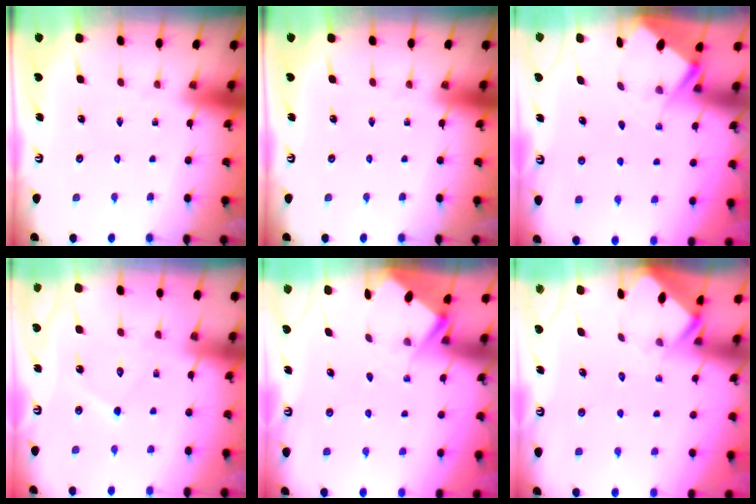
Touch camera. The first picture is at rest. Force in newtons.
{"total": 0.0}
{"total": 2.7, "press": 2.7, "slide": 0.4}
{"total": 8.4, "press": 8.4, "slide": 0.7}
{"total": 2.8, "press": 2.8, "slide": 0.4}
{"total": 3.0, "press": 3.0, "slide": 0.2}